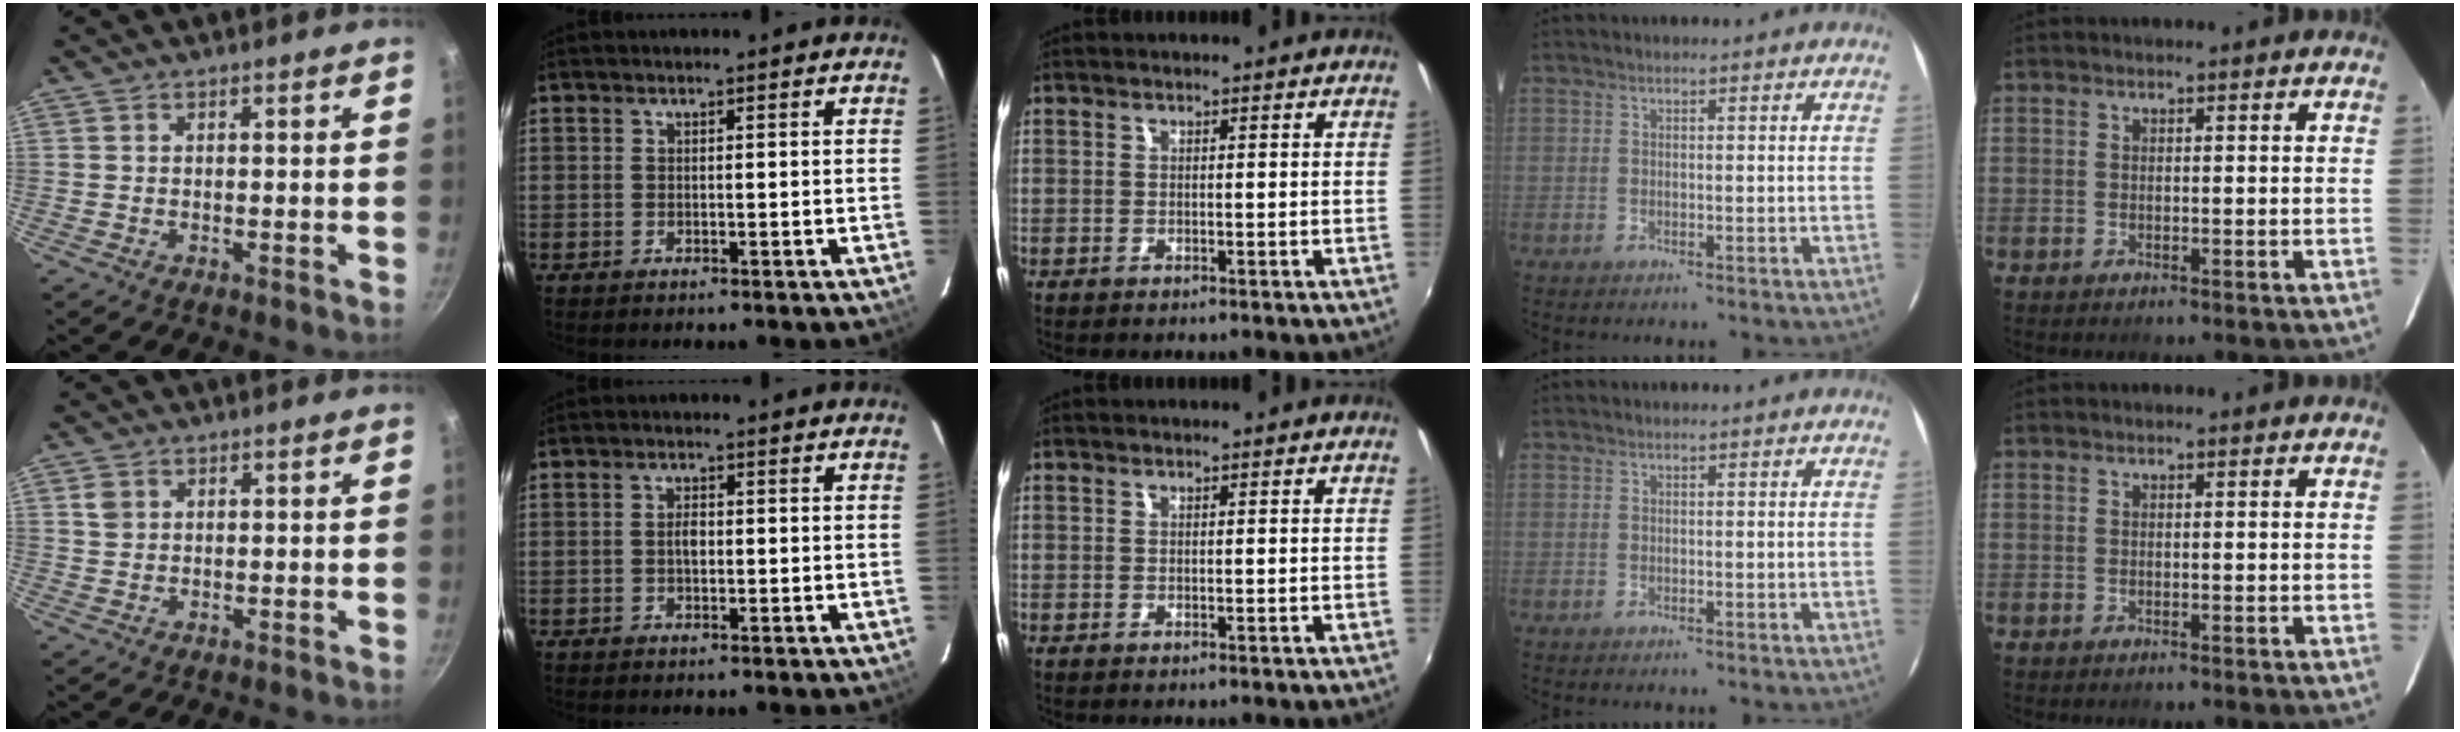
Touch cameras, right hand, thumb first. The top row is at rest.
{"thumb": {"total": 2.0, "force": [0.7, 1.7, 0.8], "torque": [-0.012, 0.002, 0.015]}, "index": {"total": 1.8, "force": [-0.2, 0.9, 1.6], "torque": [-0.030, 0.005, -0.006]}}